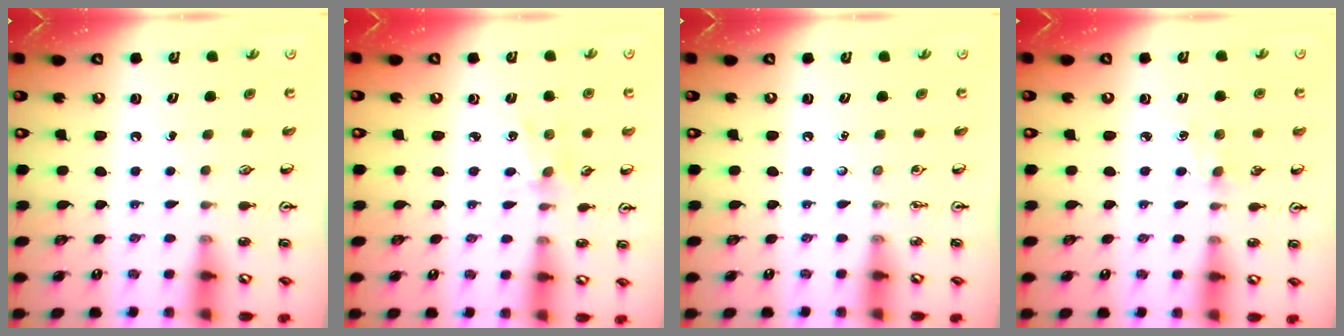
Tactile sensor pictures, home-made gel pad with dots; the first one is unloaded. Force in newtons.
{"total": 1.6, "press": 1.5, "slide": 0.3}
{"total": 0.0}
{"total": 2.7, "press": 2.7, "slide": 0.4}